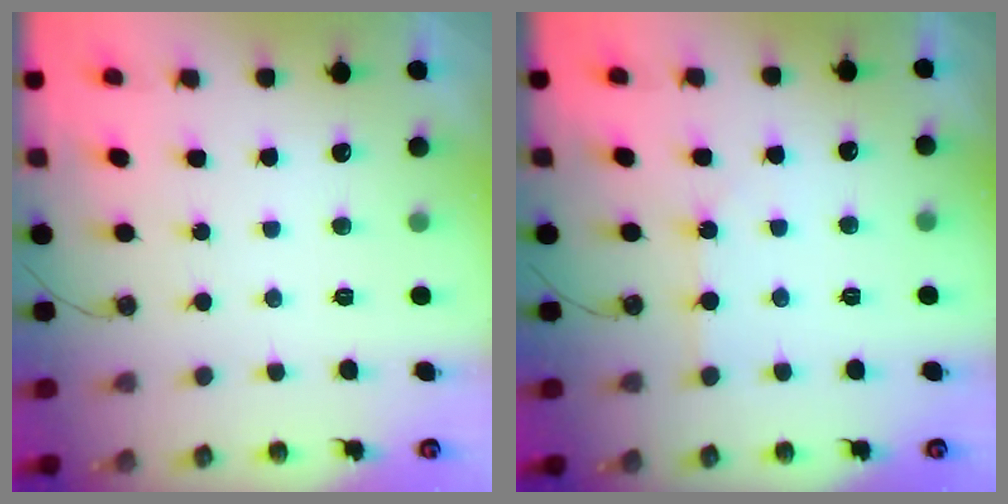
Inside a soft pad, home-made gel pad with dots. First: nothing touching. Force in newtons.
{"total": 4.2, "press": 4.2, "slide": 0.6}